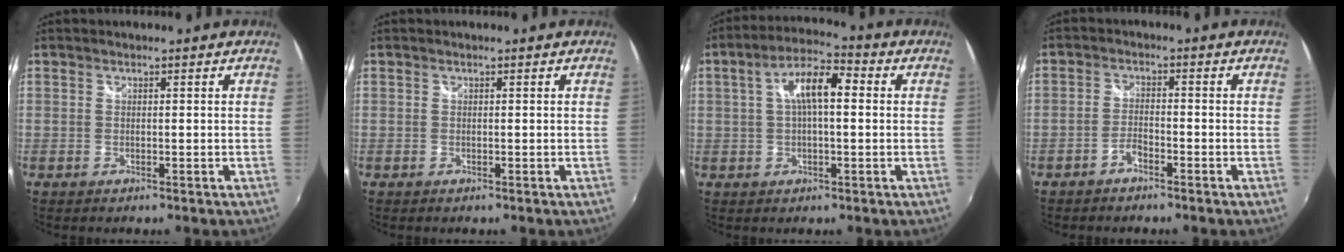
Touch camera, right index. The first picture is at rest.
{"total": 0.0}
{"total": 8.7, "force": [1.2, 3.2, 8.0], "torque": [-0.146, 0.022, 0.018]}
{"total": 2.7, "force": [-2.1, 0.8, 1.5], "torque": [-0.043, 0.007, -0.042]}